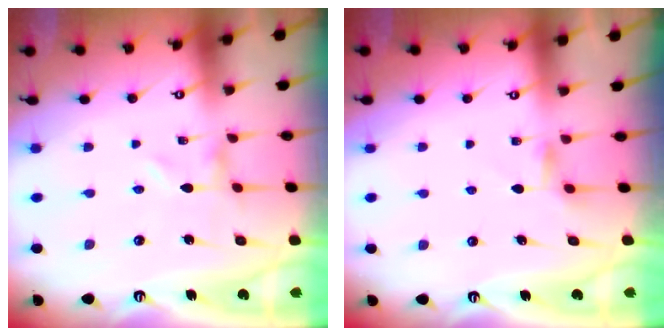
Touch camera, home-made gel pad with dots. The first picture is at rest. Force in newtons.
{"total": 3.8, "press": 3.8, "slide": 0.4}